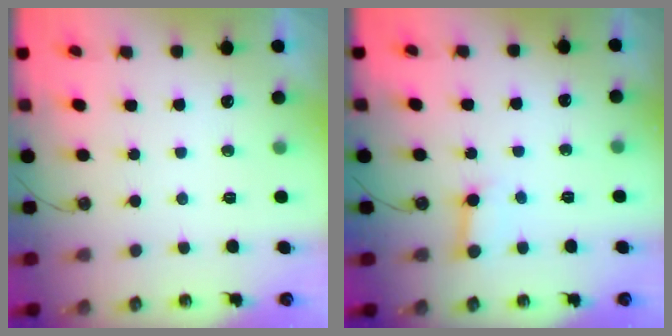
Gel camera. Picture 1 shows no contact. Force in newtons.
{"total": 3.8, "press": 3.8, "slide": 0.4}